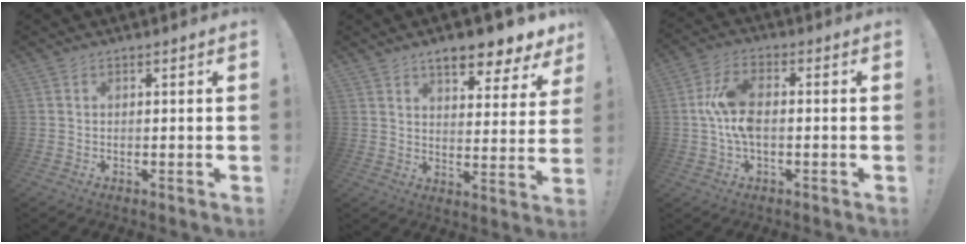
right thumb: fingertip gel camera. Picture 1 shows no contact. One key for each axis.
{"total": 9.6, "fx": 7.1, "fy": 2.6, "fz": 5.8, "tx": -0.084, "ty": -0.053, "tz": 0.121}
{"total": 10.0, "fx": -0.2, "fy": 5.3, "fz": 8.5, "tx": -0.171, "ty": 0.003, "tz": -0.003}